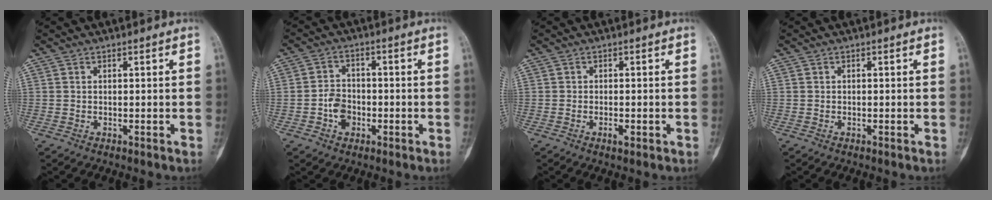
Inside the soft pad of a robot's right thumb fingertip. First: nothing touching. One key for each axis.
{"total": 5.2, "fx": -1.7, "fy": 4.1, "fz": 2.8, "tx": -0.028, "ty": 0.018, "tz": -0.034}
{"total": 1.9, "fx": -0.8, "fy": 0.8, "fz": 1.5, "tx": -0.025, "ty": 0.001, "tz": -0.012}
{"total": 0.0}